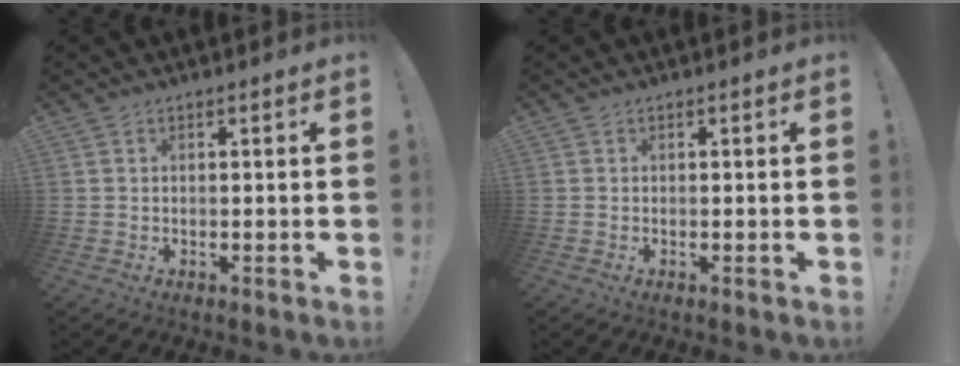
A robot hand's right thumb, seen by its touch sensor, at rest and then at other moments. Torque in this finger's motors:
{"motor_torque": [0.02, 0.13, 0.06, -0.14, 0.00]}